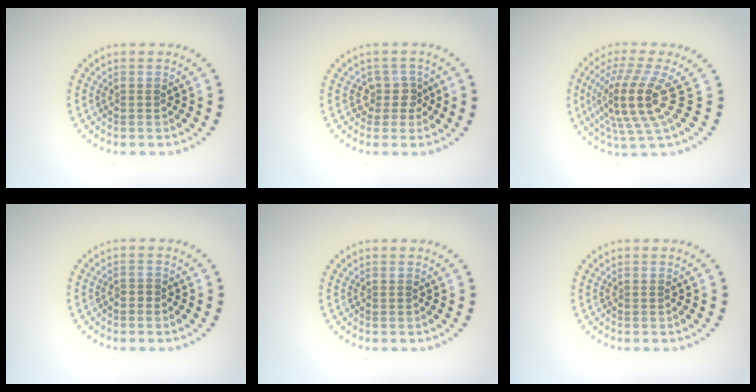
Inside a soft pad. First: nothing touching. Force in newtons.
{"total": 1.9, "press": 1.3, "slide": 1.4}
{"total": 5.4, "press": 3.9, "slide": 3.7}
{"total": 0.5, "press": 0.3, "slide": 0.4}
{"total": 0.0}
{"total": 0.0}